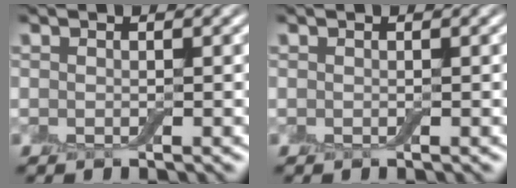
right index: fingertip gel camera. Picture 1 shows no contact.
{"total": 0.0}